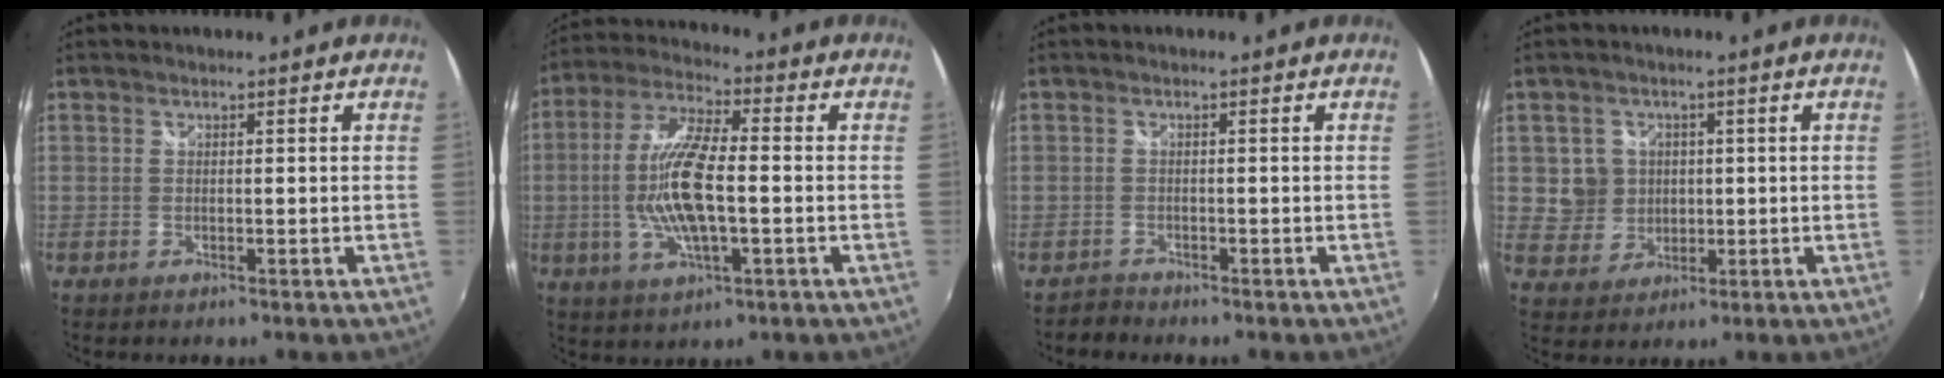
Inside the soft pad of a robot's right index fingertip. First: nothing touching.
{"total": 13.1, "force": [-1.5, 4.0, 12.4], "torque": [-0.252, 0.001, -0.030]}
{"total": 1.7, "force": [-1.4, 0.8, -0.5], "torque": [0.004, 0.006, -0.027]}
{"total": 6.1, "force": [0.7, 6.0, 1.1], "torque": [-0.030, 0.012, 0.023]}